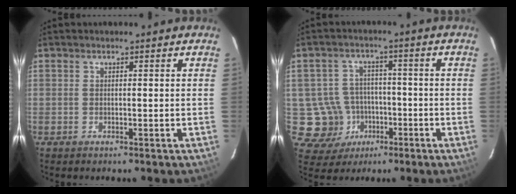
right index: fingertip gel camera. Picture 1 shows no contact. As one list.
[{"total": 9.0, "force": [-3.0, 8.4, 1.0], "torque": [-0.046, 0.026, -0.029]}]